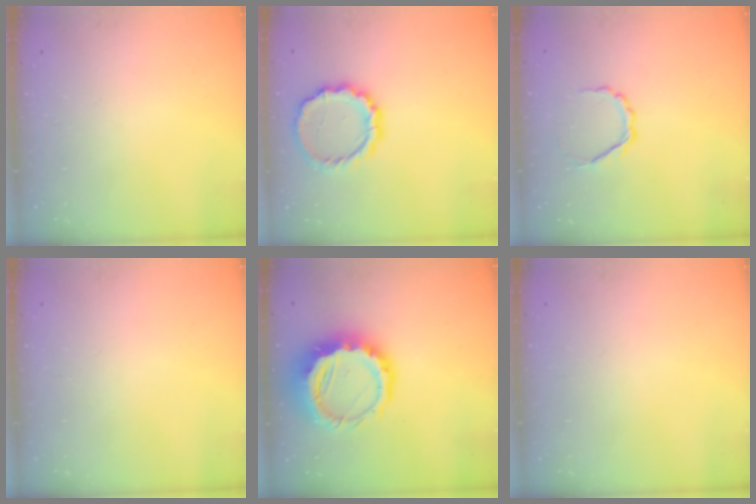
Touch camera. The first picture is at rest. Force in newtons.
{"total": 12.0, "press": 11.7, "slide": 2.7}
{"total": 4.7, "press": 4.6, "slide": 1.3}
{"total": 0.0}
{"total": 12.0, "press": 11.8, "slide": 2.4}
{"total": 0.0}